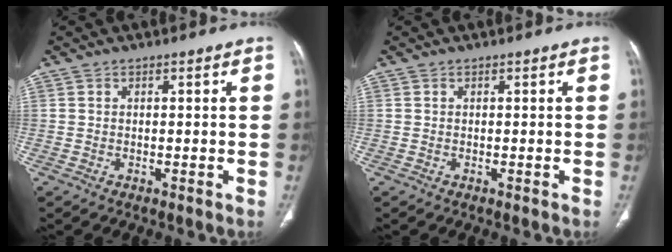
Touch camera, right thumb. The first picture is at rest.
{"total": 0.0}